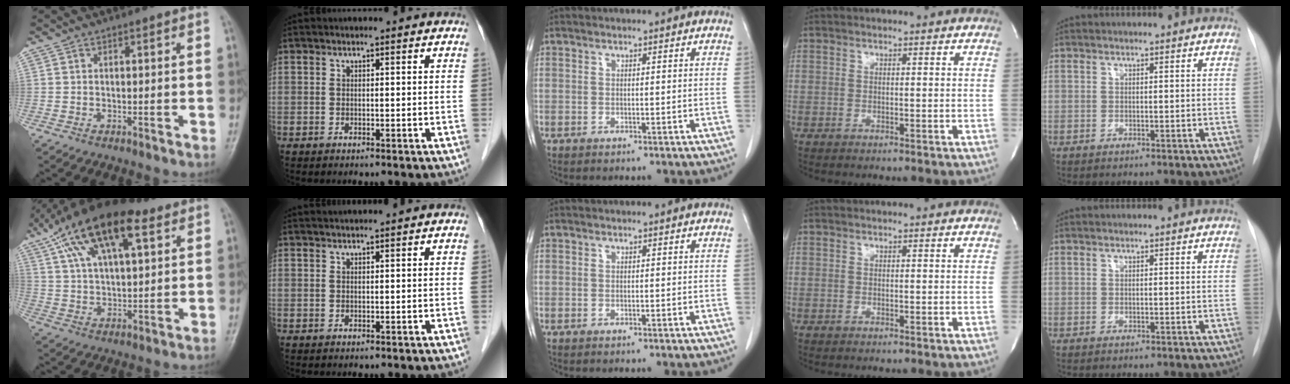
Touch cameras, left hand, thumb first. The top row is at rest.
{"thumb": {"total": 19.0, "force": [10.1, 7.8, 14.0], "torque": [-0.241, -0.004, 0.179]}, "index": {"total": 1.2, "force": [1.1, -0.2, 0.4], "torque": [-0.006, 0.018, 0.027]}}